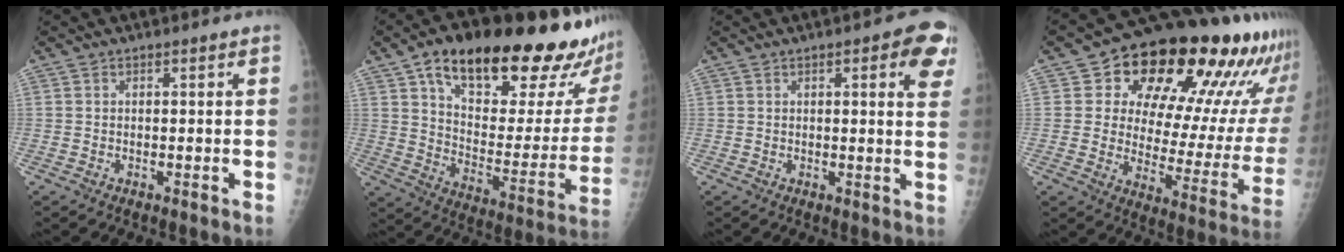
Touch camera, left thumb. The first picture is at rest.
{"total": 32.4, "force": [21.0, 10.8, 22.1], "torque": [-0.294, -0.053, 0.311]}
{"total": 7.6, "force": [3.2, 2.2, 6.6], "torque": [-0.056, -0.006, 0.030]}
{"total": 25.7, "force": [15.4, 11.4, 17.2], "torque": [-0.200, -0.052, 0.212]}